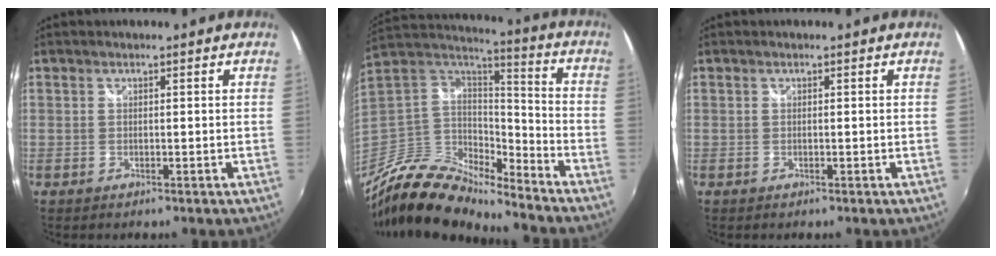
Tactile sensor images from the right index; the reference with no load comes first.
{"total": 17.2, "force": [-13.5, 6.5, 8.5], "torque": [-0.187, -0.008, -0.255]}
{"total": 0.0}